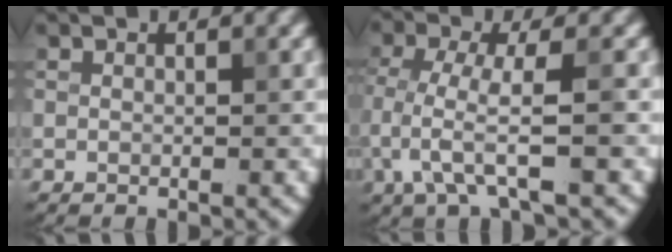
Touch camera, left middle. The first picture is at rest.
{"total": 4.3, "force": [-1.6, 0.8, 3.9], "torque": [-0.081, -0.002, -0.034]}